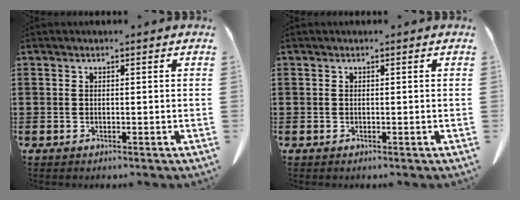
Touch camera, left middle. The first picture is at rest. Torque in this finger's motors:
{"motor_torque": [-0.29, -0.42, 0.00, -0.01]}